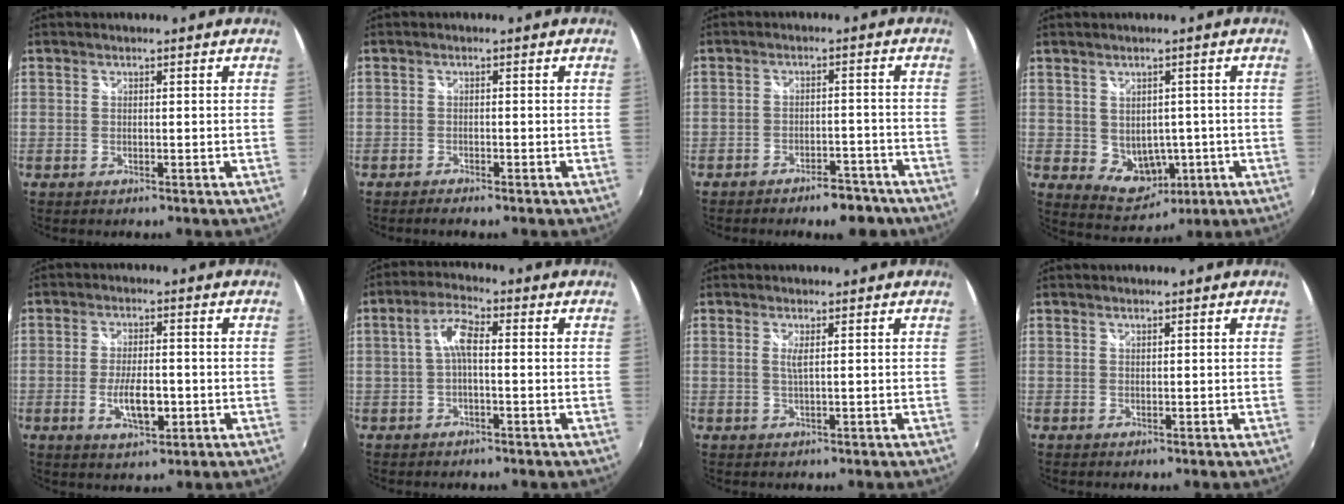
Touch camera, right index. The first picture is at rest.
{"total": 1.7, "force": [-1.5, 0.3, 0.7], "torque": [-0.022, -0.006, -0.030]}
{"total": 7.5, "force": [-6.0, 3.0, 3.2], "torque": [-0.059, 0.012, -0.070]}
{"total": 7.0, "force": [-0.9, 5.9, 3.8], "torque": [-0.073, -0.008, 0.008]}
{"total": 6.8, "force": [-1.8, 2.7, 6.0], "torque": [-0.119, -0.009, -0.029]}
{"total": 4.8, "force": [-0.2, 1.5, 4.6], "torque": [-0.095, 0.016, -0.005]}
{"total": 1.4, "force": [0.4, -0.2, 1.4], "torque": [-0.027, -0.004, 0.006]}
{"total": 0.0}